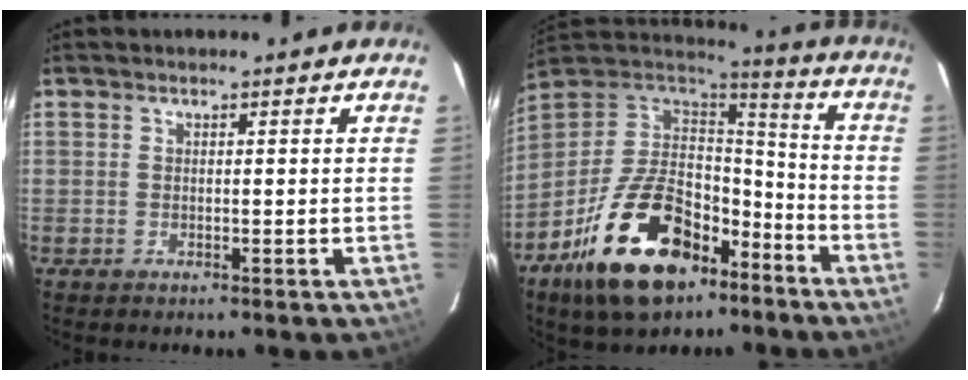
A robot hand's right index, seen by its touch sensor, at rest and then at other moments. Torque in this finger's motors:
{"motor_torque": [1.18, -0.96, 1.06, 0.21]}